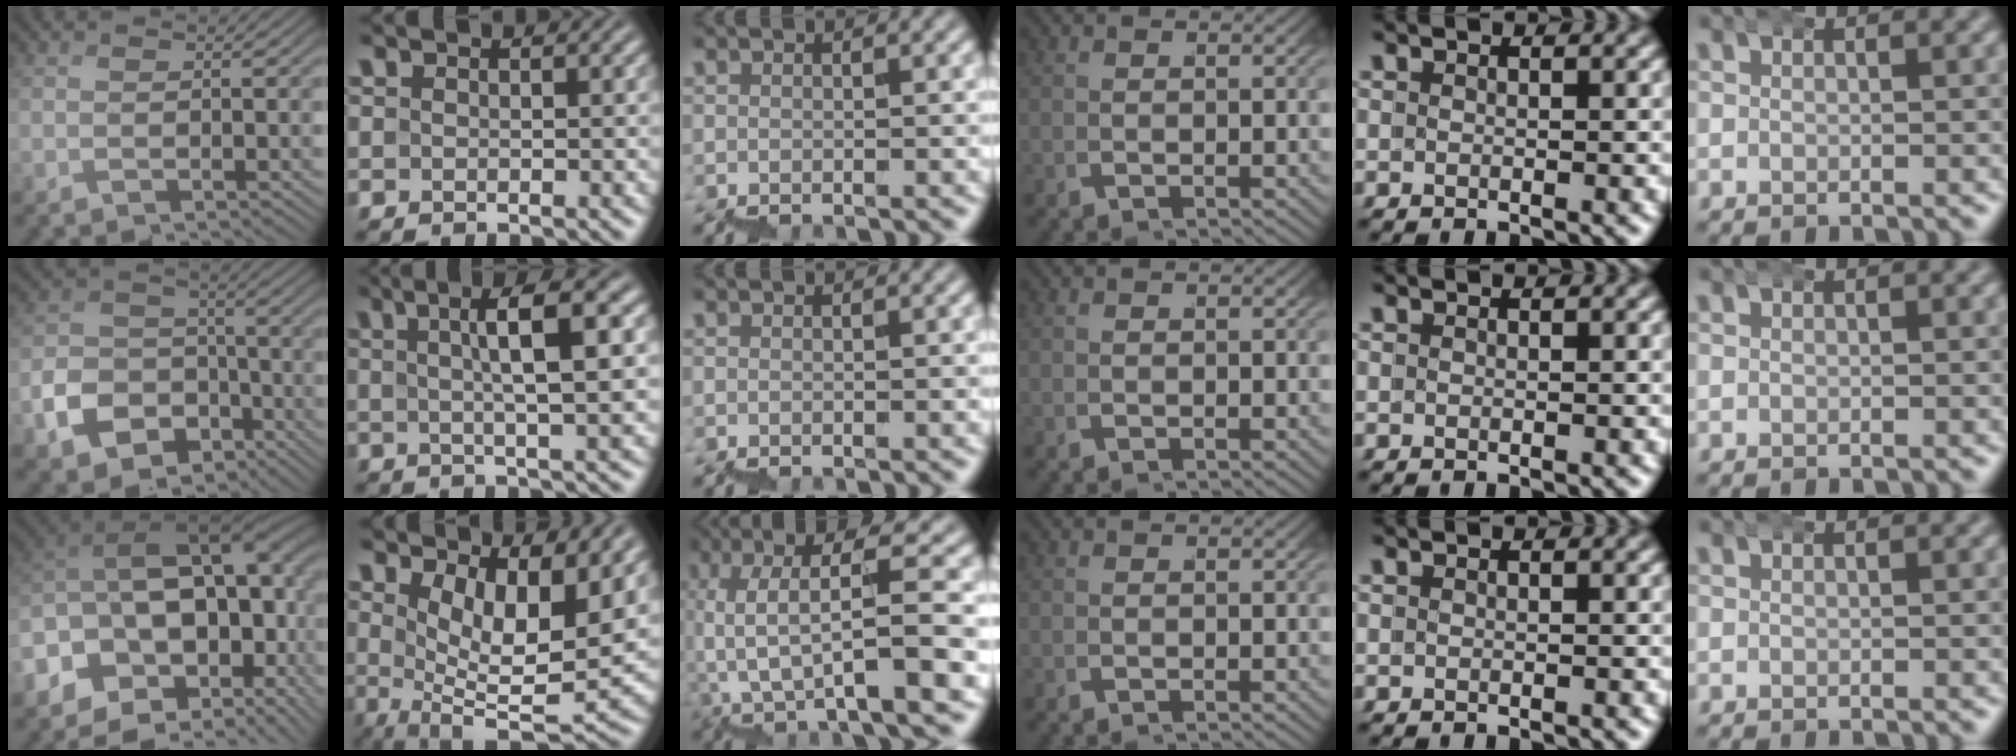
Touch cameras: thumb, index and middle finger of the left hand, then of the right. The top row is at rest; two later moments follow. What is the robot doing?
{"motion": "wrap", "object": "bubble wrap"}